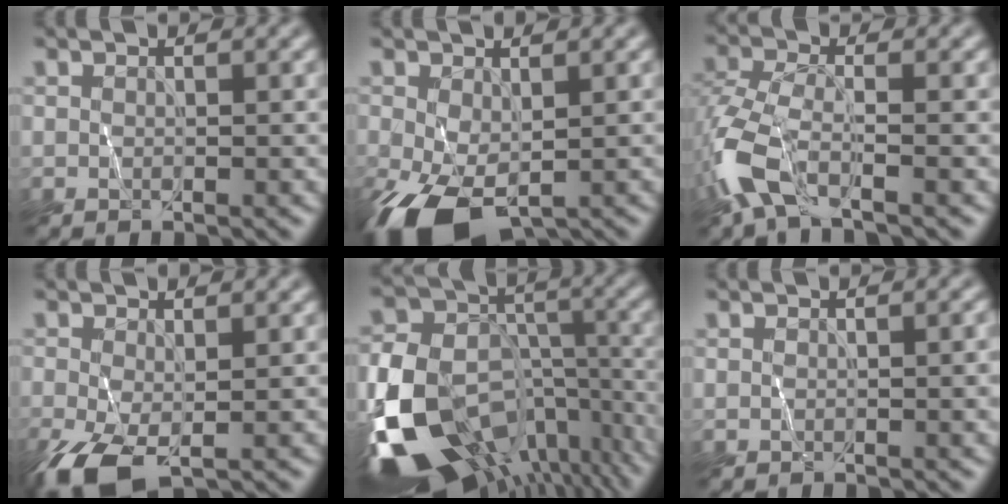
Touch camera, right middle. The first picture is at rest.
{"total": 8.4, "force": [-3.1, 4.9, 6.1], "torque": [-0.162, -0.036, -0.037]}
{"total": 5.9, "force": [-3.0, 2.4, 4.4], "torque": [-0.116, -0.008, -0.068]}
{"total": 5.7, "force": [-2.1, 3.0, 4.3], "torque": [-0.118, -0.020, -0.032]}
{"total": 17.4, "force": [-7.8, 11.7, 10.4], "torque": [-0.227, -0.035, -0.110]}
{"total": 1.5, "force": [0.1, 0.4, 1.5], "torque": [-0.014, 0.003, 0.004]}